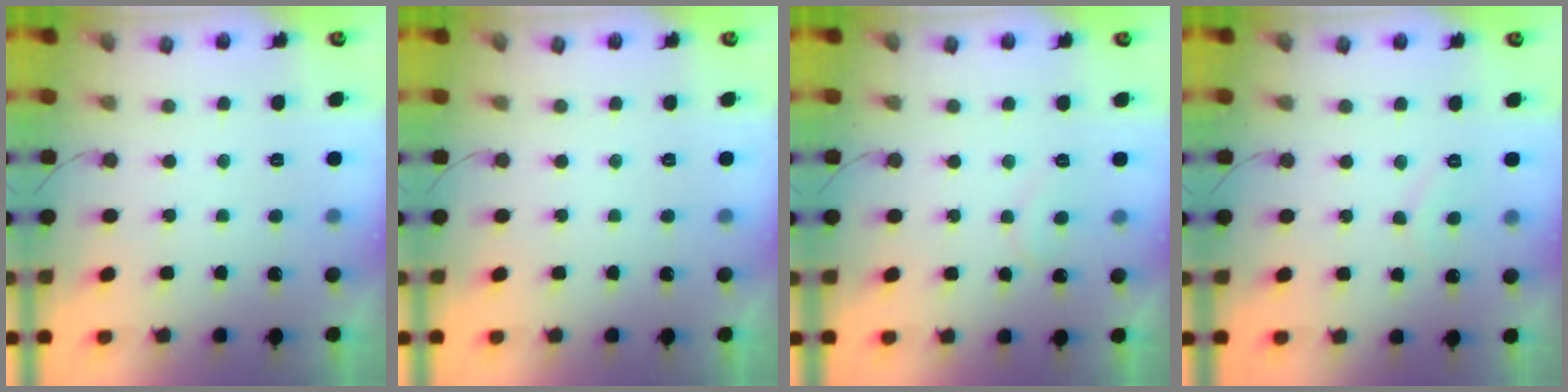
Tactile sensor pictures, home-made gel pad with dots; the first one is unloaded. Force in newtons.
{"total": 0.0}
{"total": 6.1, "press": 6.1, "slide": 0.5}
{"total": 5.7, "press": 5.7, "slide": 0.5}